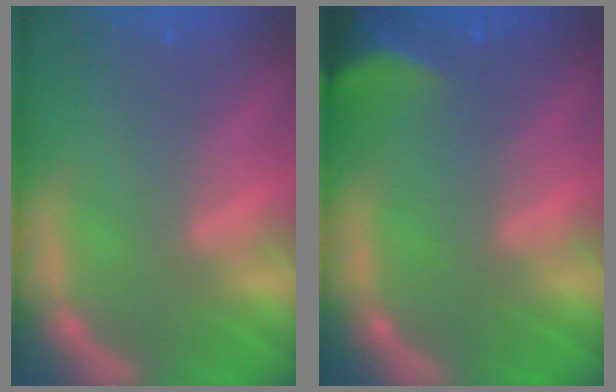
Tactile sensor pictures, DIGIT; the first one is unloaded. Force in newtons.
{"total": 5.4}